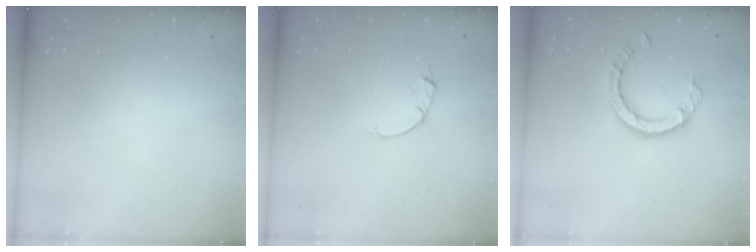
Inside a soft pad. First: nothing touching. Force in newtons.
{"total": 2.0, "press": 2.0, "slide": 0.3}
{"total": 6.9, "press": 6.8, "slide": 0.8}